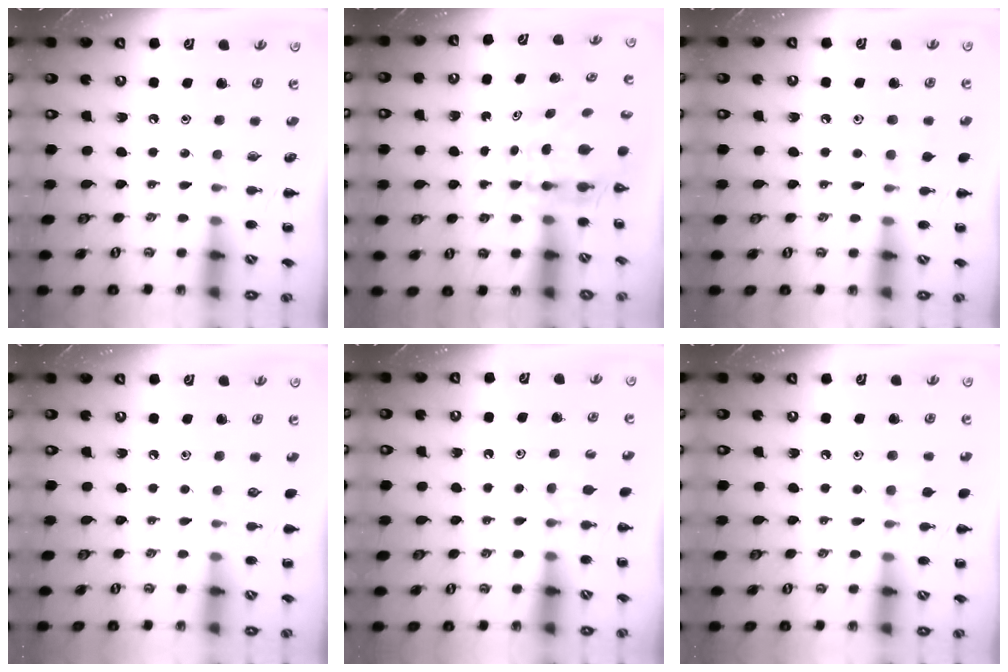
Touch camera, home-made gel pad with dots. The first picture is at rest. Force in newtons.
{"total": 5.9, "press": 5.7, "slide": 1.3}
{"total": 5.8, "press": 5.4, "slide": 2.2}
{"total": 0.0}
{"total": 4.2, "press": 3.9, "slide": 1.4}
{"total": 5.8, "press": 5.4, "slide": 2.2}